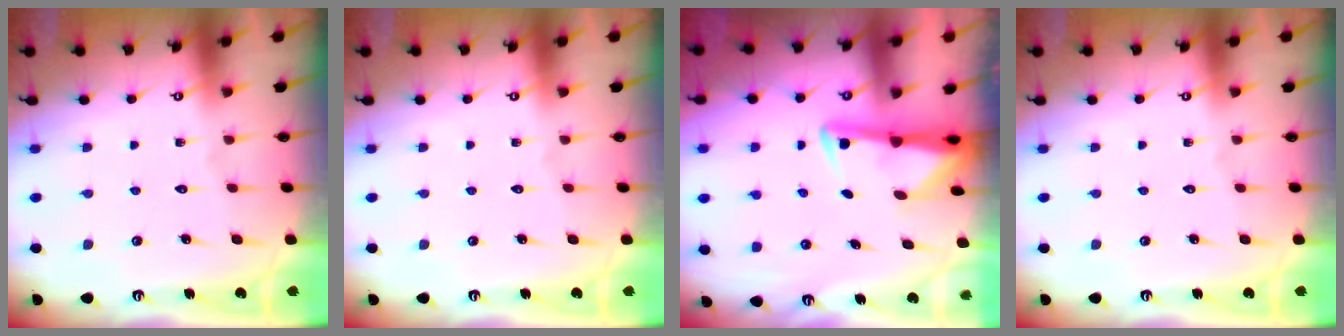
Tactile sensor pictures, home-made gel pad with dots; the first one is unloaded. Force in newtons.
{"total": 0.0}
{"total": 2.9, "press": 2.9, "slide": 0.5}
{"total": 0.0}